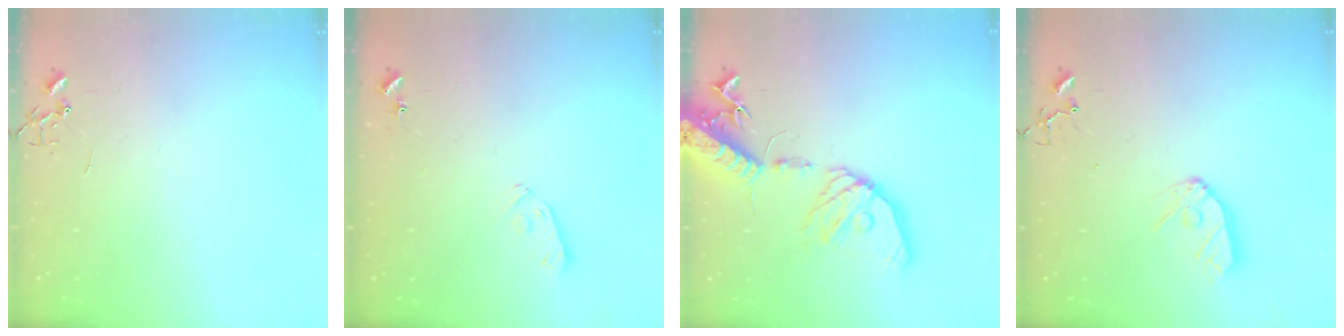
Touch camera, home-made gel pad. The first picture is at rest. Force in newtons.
{"total": 5.3, "press": 5.3, "slide": 0.7}
{"total": 20.1, "press": 19.7, "slide": 3.7}
{"total": 9.7, "press": 9.7, "slide": 0.9}